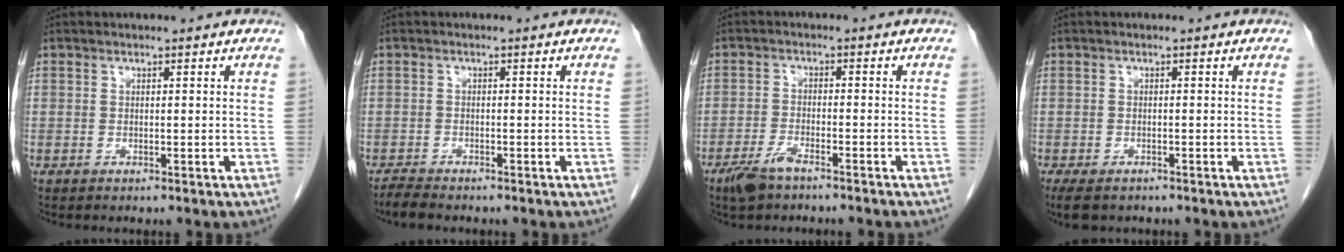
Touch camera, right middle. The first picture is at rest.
{"total": 2.3, "force": [-2.1, 0.3, 0.9], "torque": [-0.022, -0.009, -0.036]}
{"total": 4.5, "force": [-3.4, 0.9, 2.7], "torque": [-0.062, -0.006, -0.065]}
{"total": 4.8, "force": [-3.6, 2.2, 2.2], "torque": [-0.037, -0.009, -0.054]}